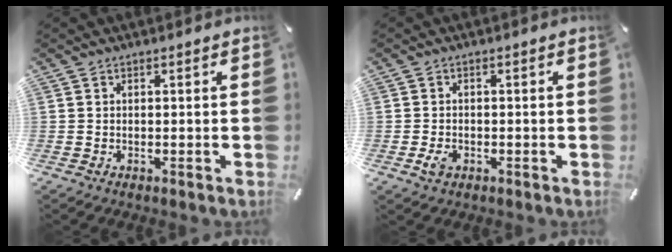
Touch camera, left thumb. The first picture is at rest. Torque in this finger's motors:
{"motor_torque": [-0.02, 0.92, 0.03, 0.12, 0.12]}